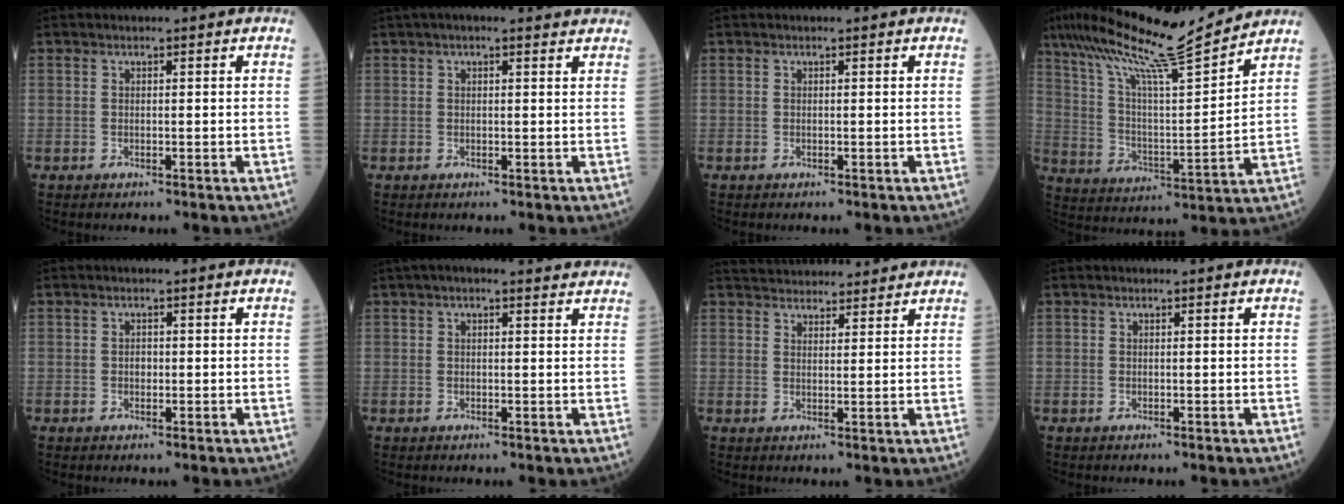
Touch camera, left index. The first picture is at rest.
{"total": 6.2, "force": [5.3, 1.0, 3.1], "torque": [-0.047, 0.037, 0.065]}
{"total": 0.0}
{"total": 17.4, "force": [15.1, -0.1, 8.8], "torque": [-0.160, 0.004, 0.254]}
{"total": 0.9, "force": [-0.2, 0.7, 0.5], "torque": [-0.010, -0.002, -0.005]}
{"total": 6.7, "force": [5.7, 1.5, 3.3], "torque": [-0.048, 0.038, 0.069]}
{"total": 8.9, "force": [8.5, 2.0, 2.1], "torque": [-0.025, 0.031, 0.116]}
{"total": 0.0}